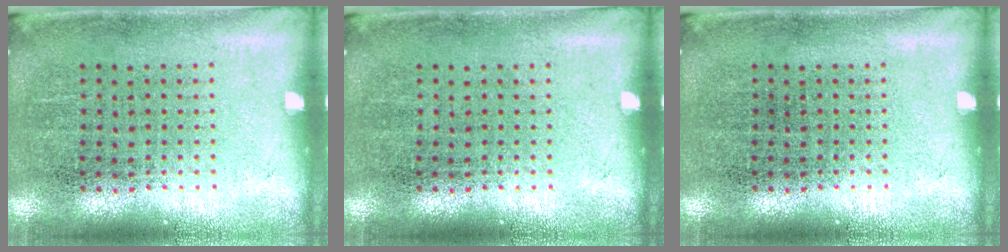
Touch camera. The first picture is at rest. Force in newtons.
{"total": 0.0}
{"total": 0.0}